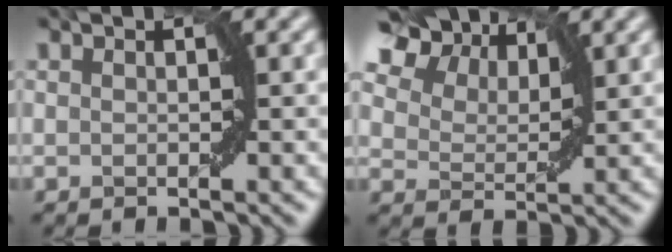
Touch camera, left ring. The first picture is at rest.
{"total": 9.6, "force": [6.2, 5.5, 4.9], "torque": [-0.099, 0.023, 0.107]}